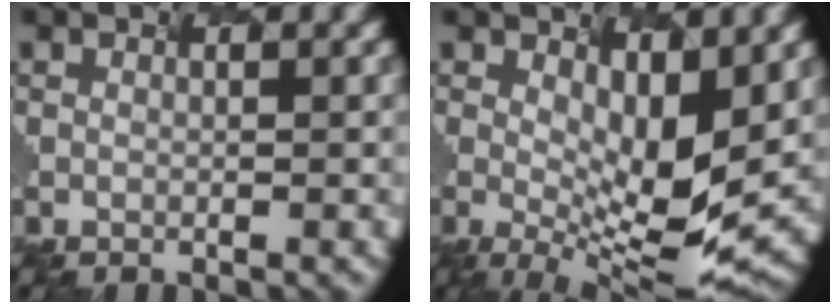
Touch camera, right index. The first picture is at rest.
{"total": 5.7, "force": [0.1, 1.0, 5.6], "torque": [-0.124, -0.027, 0.034]}